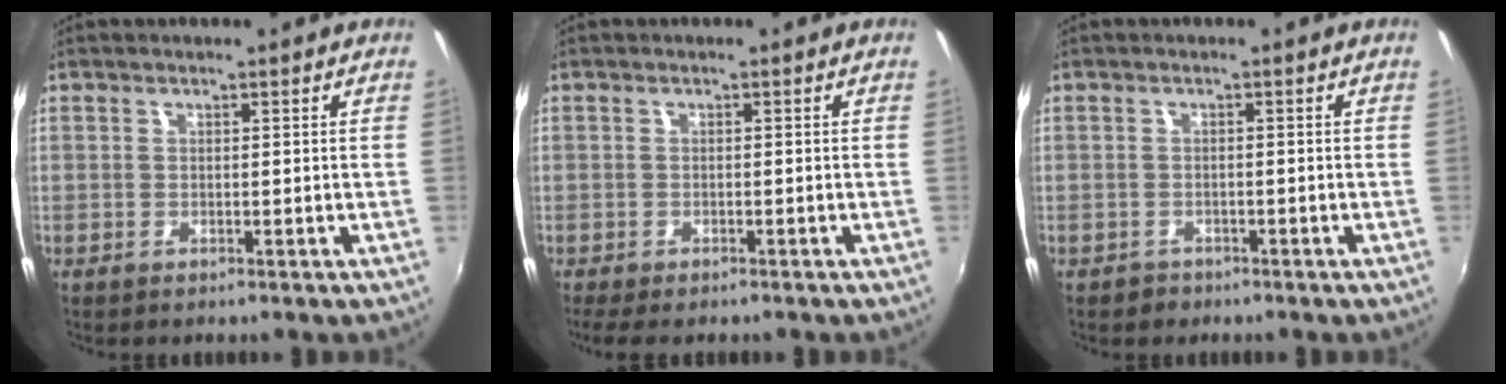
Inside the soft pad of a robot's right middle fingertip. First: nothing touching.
{"total": 4.5, "force": [-3.6, 1.6, 2.3], "torque": [-0.056, -0.025, -0.061]}
{"total": 1.9, "force": [-1.3, 1.4, 0.2], "torque": [-0.009, -0.001, -0.019]}